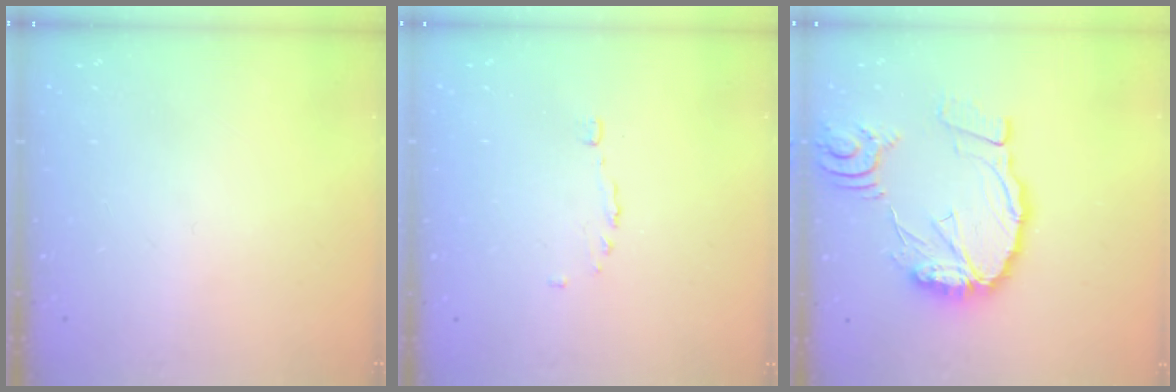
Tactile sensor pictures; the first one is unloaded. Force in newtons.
{"total": 1.1, "press": 0.8, "slide": 0.7}
{"total": 16.8, "press": 16.7, "slide": 1.8}